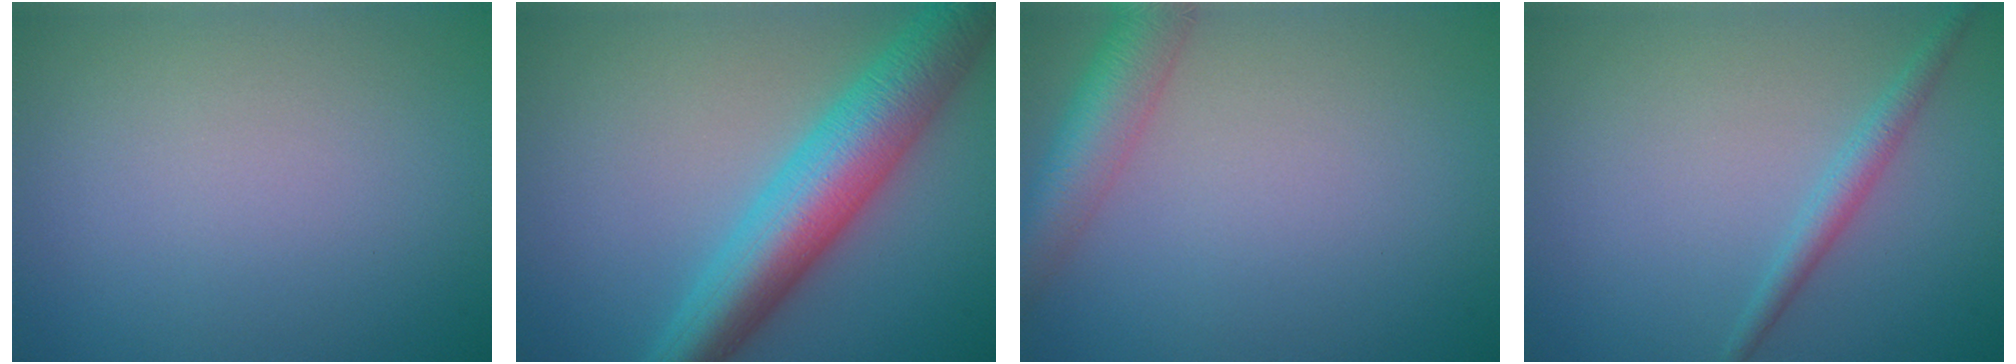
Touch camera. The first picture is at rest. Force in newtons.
{"total": 8.5, "press": 8.5, "slide": 0.2}
{"total": 4.6, "press": 4.6, "slide": 0.3}
{"total": 1.8, "press": 1.8, "slide": 0.0}